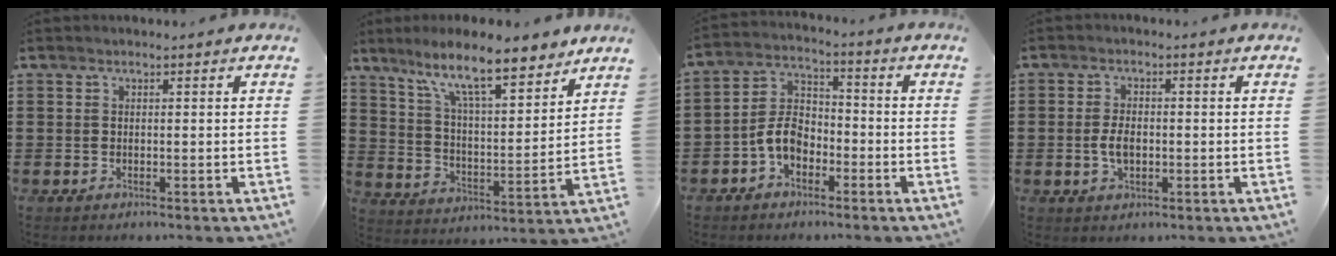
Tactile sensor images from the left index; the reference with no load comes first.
{"total": 11.4, "force": [9.0, 1.9, 6.8], "torque": [-0.151, -0.036, 0.155]}
{"total": 6.4, "force": [-3.1, 4.0, 3.9], "torque": [-0.098, 0.008, -0.067]}
{"total": 3.6, "force": [-0.4, 1.8, 3.0], "torque": [-0.065, 0.001, -0.009]}